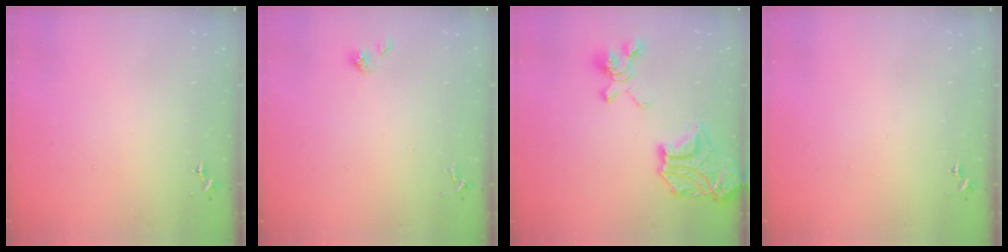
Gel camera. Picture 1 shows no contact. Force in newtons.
{"total": 5.5, "press": 5.4, "slide": 0.9}
{"total": 25.0, "press": 24.9, "slide": 2.6}
{"total": 0.0}